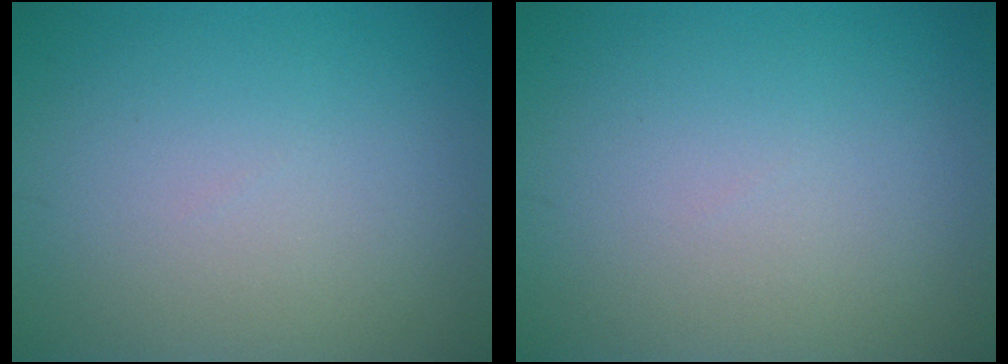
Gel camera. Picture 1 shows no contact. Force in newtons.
{"total": 0.0}